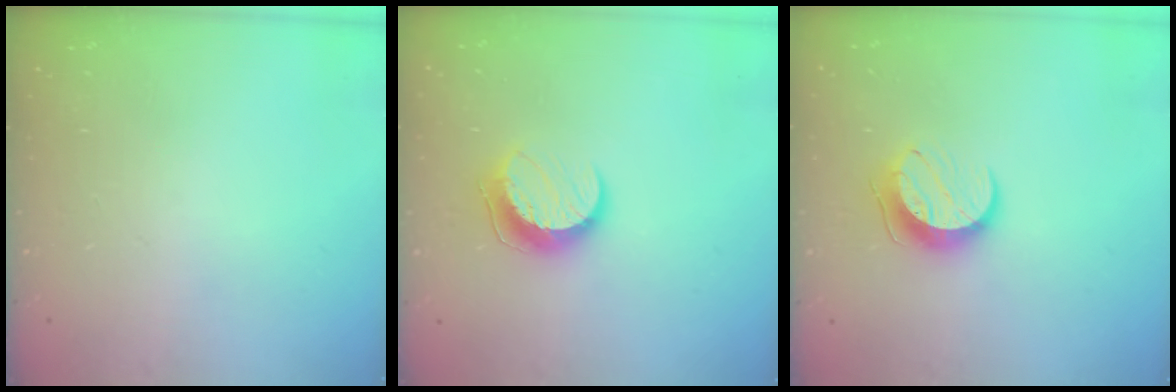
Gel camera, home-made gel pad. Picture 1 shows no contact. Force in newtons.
{"total": 9.9, "press": 9.9, "slide": 0.2}
{"total": 9.7, "press": 9.7, "slide": 0.5}